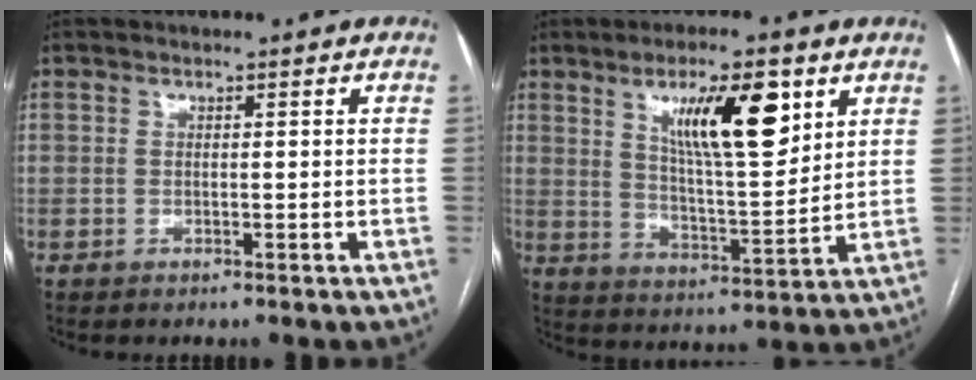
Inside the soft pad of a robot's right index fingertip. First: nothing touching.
{"total": 12.8, "force": [6.1, 2.7, 10.9], "torque": [-0.184, -0.002, 0.106]}